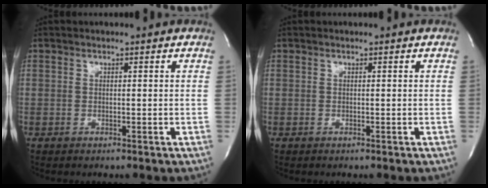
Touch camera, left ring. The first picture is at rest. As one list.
[{"total": 0.0}]